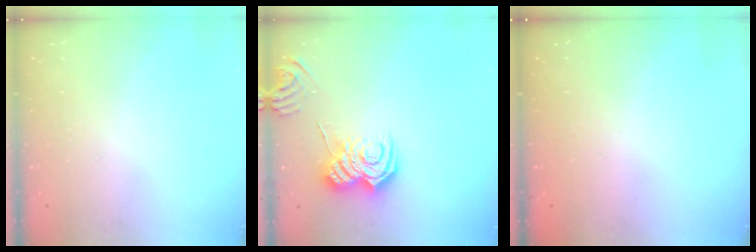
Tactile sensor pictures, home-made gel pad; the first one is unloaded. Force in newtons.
{"total": 13.1, "press": 13.1, "slide": 1.0}
{"total": 2.3, "press": 2.1, "slide": 0.8}